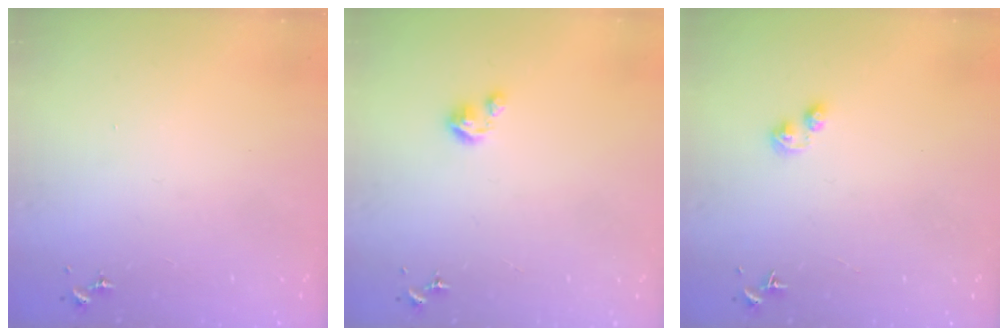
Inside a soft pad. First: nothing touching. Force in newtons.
{"total": 3.8, "press": 3.8, "slide": 0.4}
{"total": 3.3, "press": 3.3, "slide": 0.4}